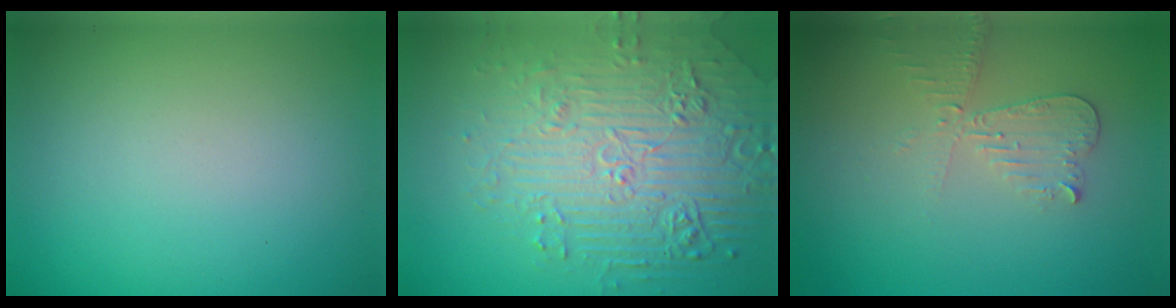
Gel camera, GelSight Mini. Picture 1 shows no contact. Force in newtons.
{"total": 7.4, "press": 5.5, "slide": 5.0}
{"total": 2.4, "press": 2.4, "slide": 0.5}